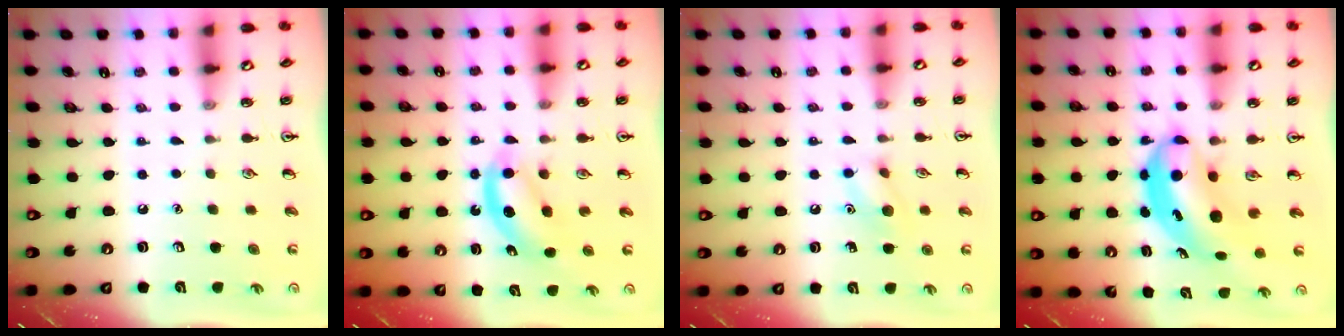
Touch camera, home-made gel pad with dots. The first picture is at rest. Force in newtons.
{"total": 5.0, "press": 4.9, "slide": 0.7}
{"total": 8.3, "press": 8.2, "slide": 1.4}
{"total": 6.7, "press": 6.4, "slide": 2.0}